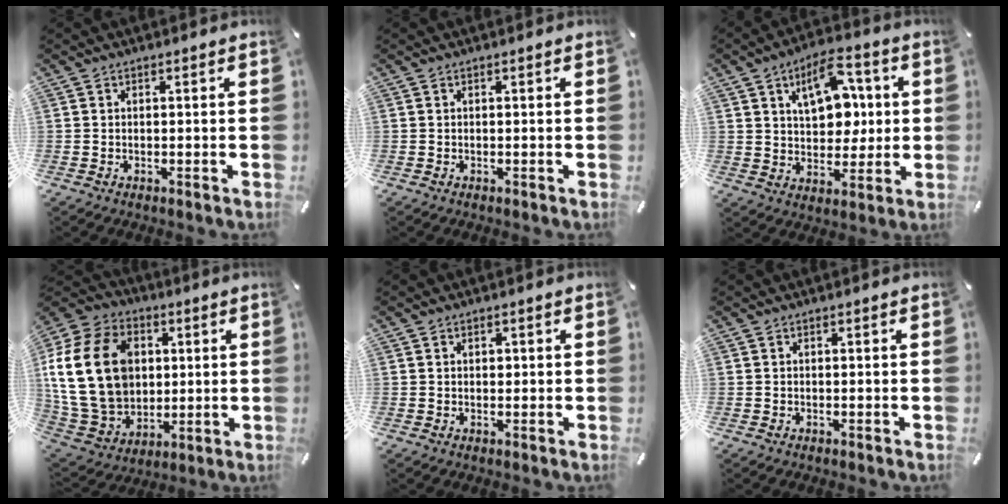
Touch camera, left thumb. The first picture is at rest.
{"total": 0.0}
{"total": 13.5, "force": [4.5, 9.0, 9.0], "torque": [-0.123, -0.002, 0.079]}
{"total": 23.1, "force": [3.5, 18.0, 14.1], "torque": [-0.302, -0.002, 0.068]}
{"total": 0.7, "force": [0.2, 0.7, 0.3], "torque": [0.001, -0.001, 0.001]}
{"total": 0.0}